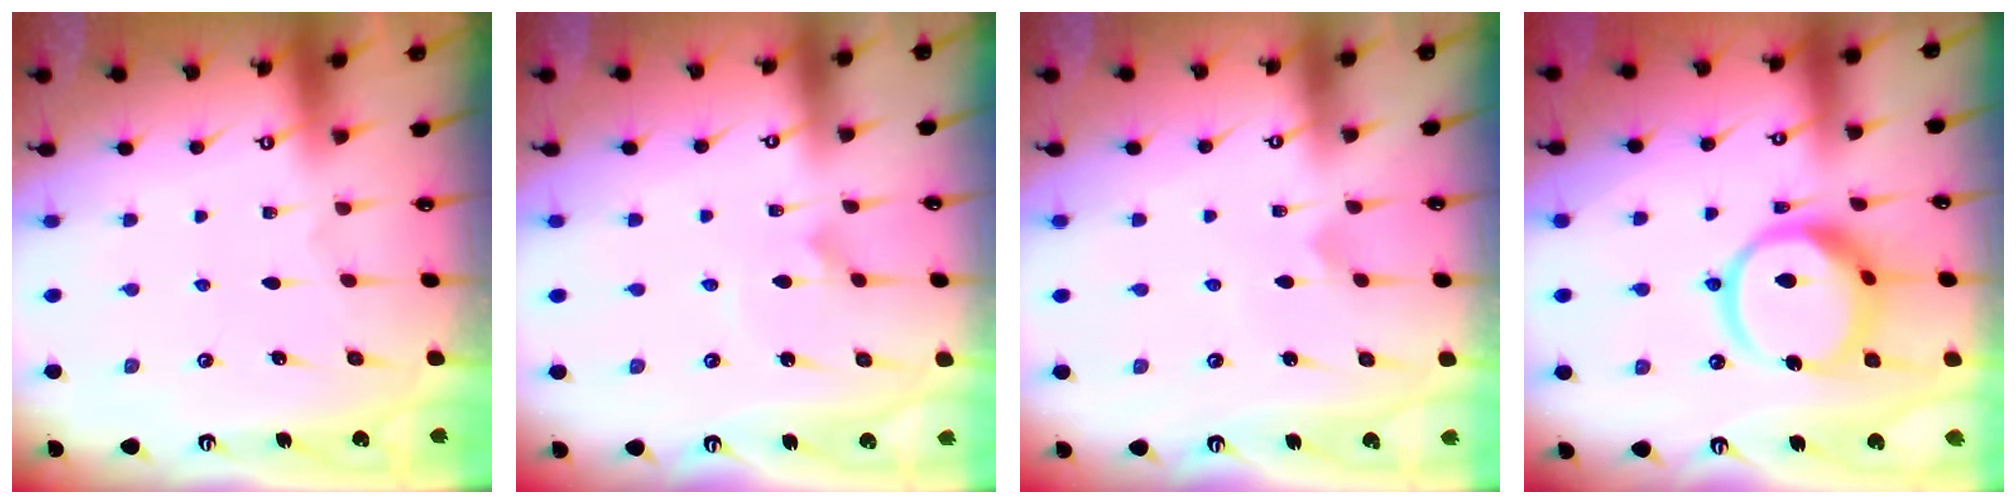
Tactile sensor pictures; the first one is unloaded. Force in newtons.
{"total": 2.3, "press": 2.3, "slide": 0.1}
{"total": 2.9, "press": 2.9, "slide": 0.2}
{"total": 14.0, "press": 13.9, "slide": 1.6}